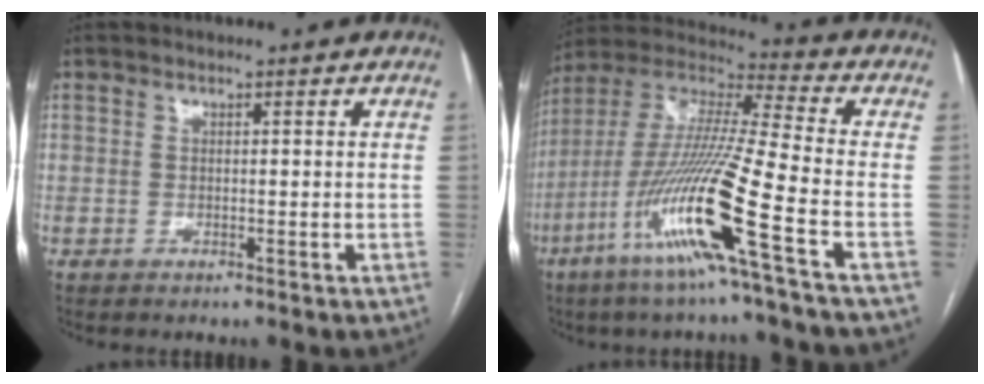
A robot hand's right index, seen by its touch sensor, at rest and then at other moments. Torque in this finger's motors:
{"motor_torque": [1.88, -0.26, 1.05, 0.21]}